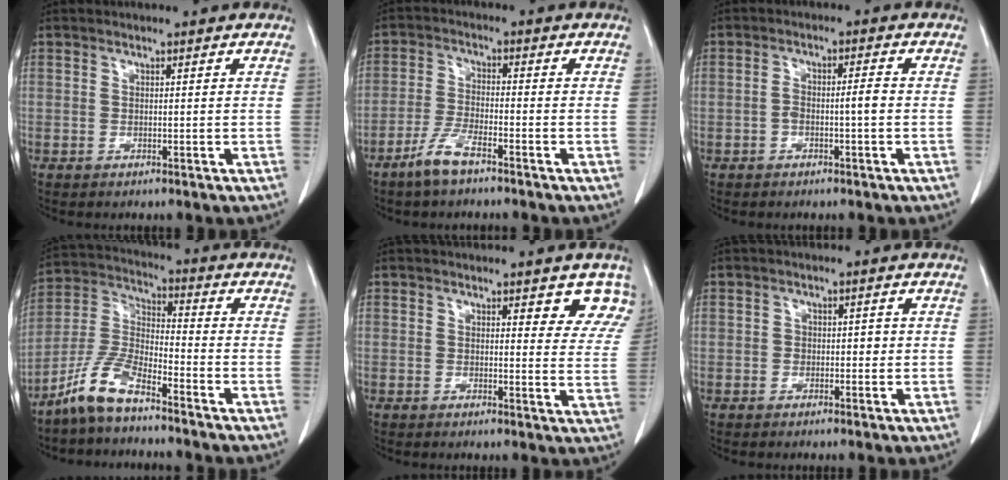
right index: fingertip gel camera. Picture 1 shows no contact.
{"total": 5.1, "force": [-3.9, 0.6, 3.3], "torque": [-0.076, -0.006, -0.078]}
{"total": 3.0, "force": [-0.9, 0.4, 2.9], "torque": [-0.051, 0.011, -0.013]}
{"total": 8.7, "force": [-6.7, 2.0, 5.1], "torque": [-0.123, -0.002, -0.141]}
{"total": 6.2, "force": [4.6, 2.1, 3.5], "torque": [-0.019, -0.016, 0.036]}
{"total": 1.9, "force": [-0.2, 1.4, 1.3], "torque": [-0.015, 0.007, -0.002]}